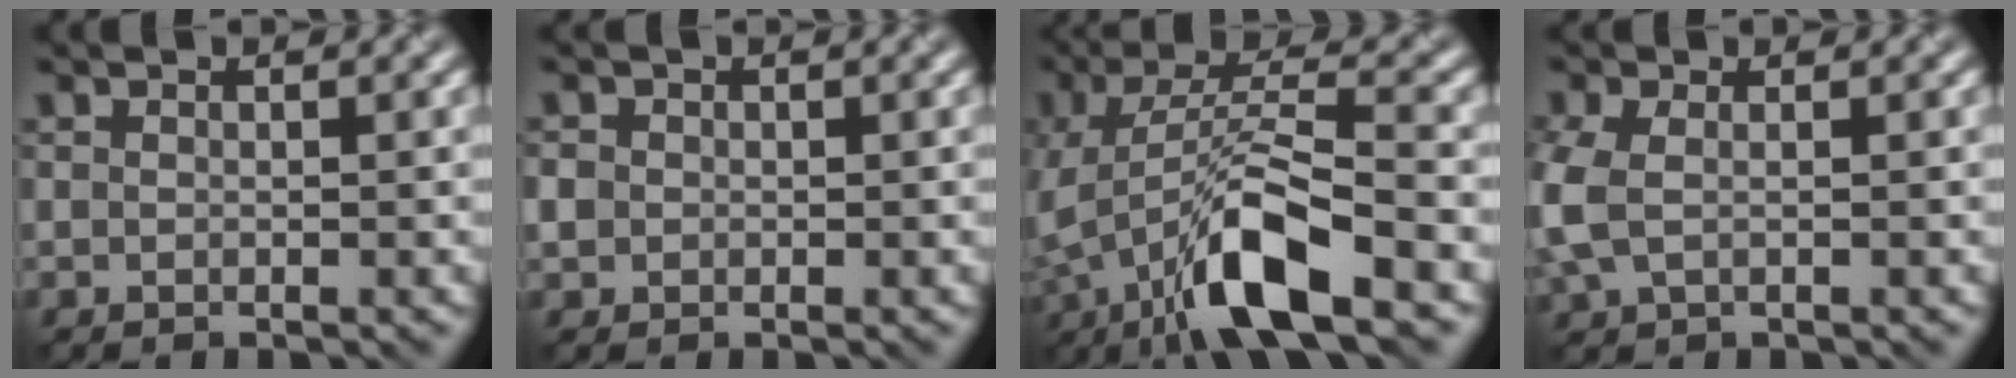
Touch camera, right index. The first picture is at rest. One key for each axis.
{"total": 1.2, "fx": -0.1, "fy": 1.1, "fz": 0.2, "tx": -0.005, "ty": -0.001, "tz": -0.004}
{"total": 9.3, "fx": -4.8, "fy": 2.6, "fz": 7.6, "tx": -0.150, "ty": 0.006, "tz": -0.089}
{"total": 2.9, "fx": -0.3, "fy": 1.8, "fz": 2.3, "tx": -0.072, "ty": -0.003, "tz": -0.006}